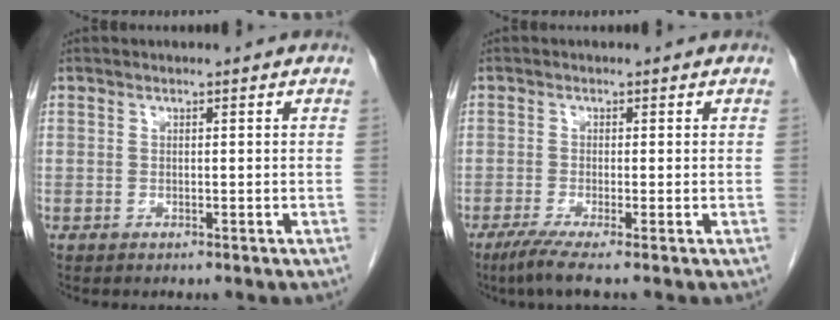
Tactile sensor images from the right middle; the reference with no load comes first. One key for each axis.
{"total": 3.8, "fx": -2.5, "fy": -0.3, "fz": 2.9, "tx": -0.056, "ty": -0.014, "tz": -0.051}